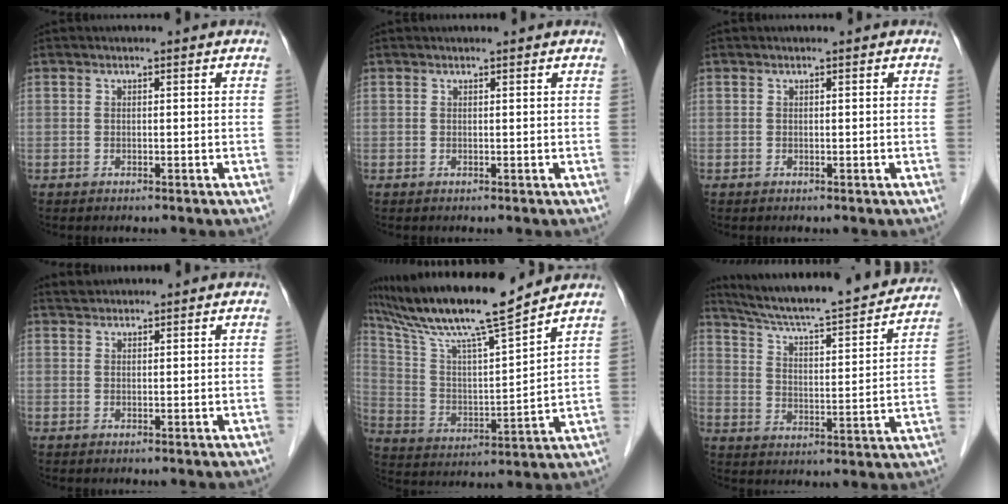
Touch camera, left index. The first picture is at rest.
{"total": 0.9, "force": [0.9, 0.0, 0.2], "torque": [-0.006, 0.005, 0.013]}
{"total": 0.0}
{"total": 1.5, "force": [1.5, 0.3, 0.0], "torque": [-0.008, 0.013, 0.032]}
{"total": 17.0, "force": [14.2, 0.0, 9.4], "torque": [-0.175, 0.009, 0.252]}
{"total": 23.3, "force": [21.2, 1.7, 9.6], "torque": [-0.155, -0.017, 0.296]}